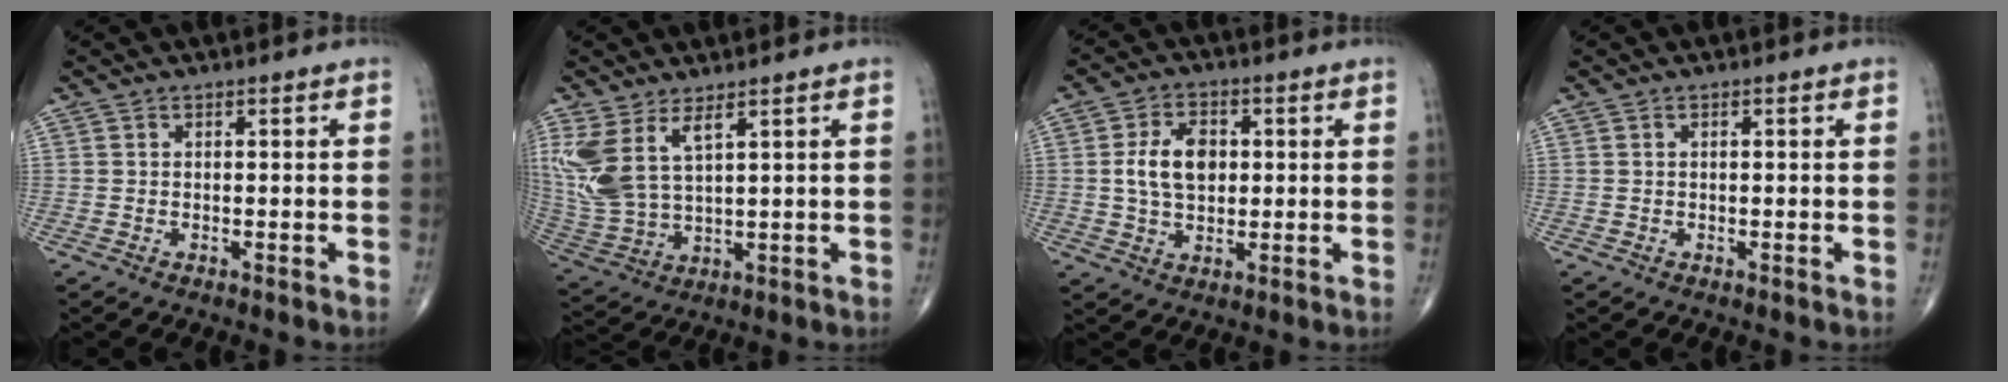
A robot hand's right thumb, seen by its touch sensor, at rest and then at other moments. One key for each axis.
{"total": 11.5, "fx": 5.4, "fy": 4.8, "fz": 9.0, "tx": -0.213, "ty": -0.024, "tz": 0.126}
{"total": 8.5, "fx": 0.9, "fy": 5.6, "fz": 6.4, "tx": -0.101, "ty": 0.004, "tz": 0.017}
{"total": 0.5, "fx": 0.1, "fy": 0.2, "fz": 0.5, "tx": -0.010, "ty": 0.005, "tz": 0.003}